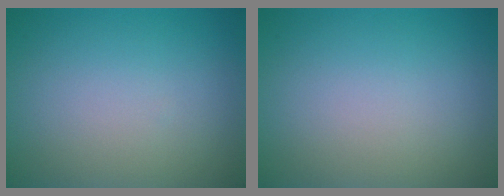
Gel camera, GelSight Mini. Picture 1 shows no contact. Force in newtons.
{"total": 0.0}